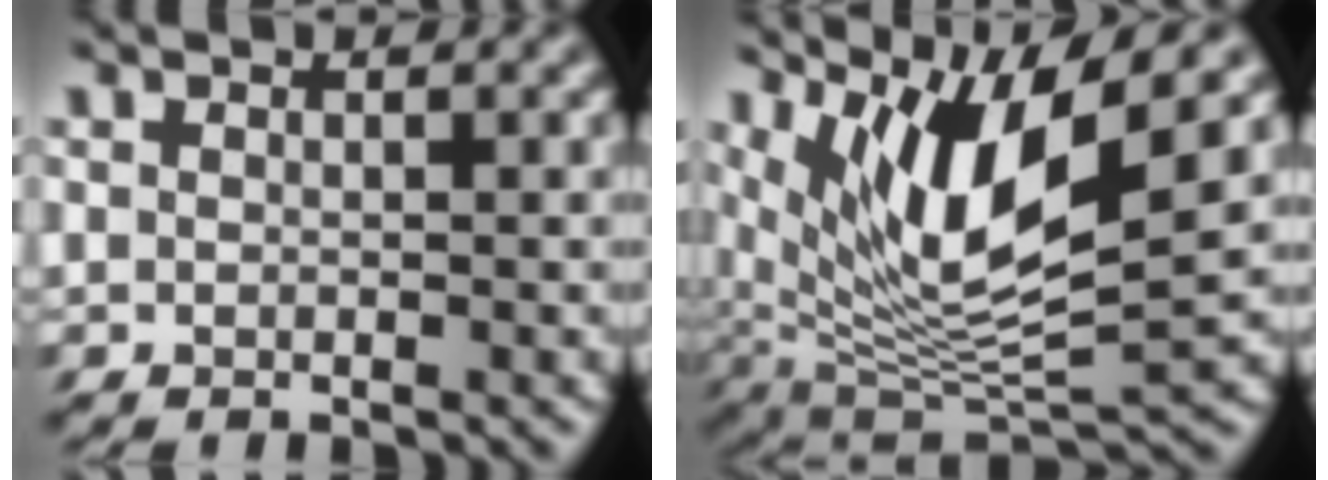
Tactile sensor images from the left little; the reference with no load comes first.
{"total": 9.2, "force": [4.4, 2.0, 7.8], "torque": [-0.144, -0.004, 0.084]}